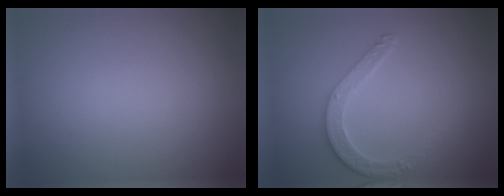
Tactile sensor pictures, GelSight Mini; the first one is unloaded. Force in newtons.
{"total": 2.7, "press": 2.6, "slide": 0.7}